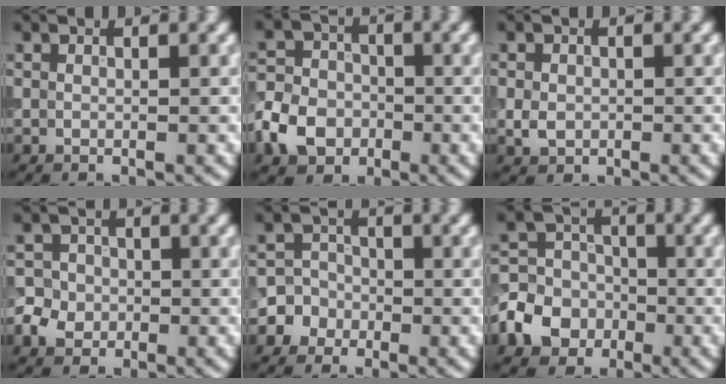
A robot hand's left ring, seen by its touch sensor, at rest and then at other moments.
{"total": 5.6, "force": [-2.2, 4.4, 2.6], "torque": [-0.050, 0.001, -0.056]}
{"total": 1.7, "force": [-0.3, 1.5, 0.9], "torque": [-0.015, -0.002, -0.009]}
{"total": 3.2, "force": [-0.9, 2.9, 1.0], "torque": [0.002, 0.001, -0.026]}
{"total": 4.3, "force": [-1.8, 3.9, 0.3], "torque": [0.029, 0.007, -0.049]}
{"total": 7.1, "force": [-2.8, 6.0, 2.5], "torque": [-0.038, -0.005, -0.082]}